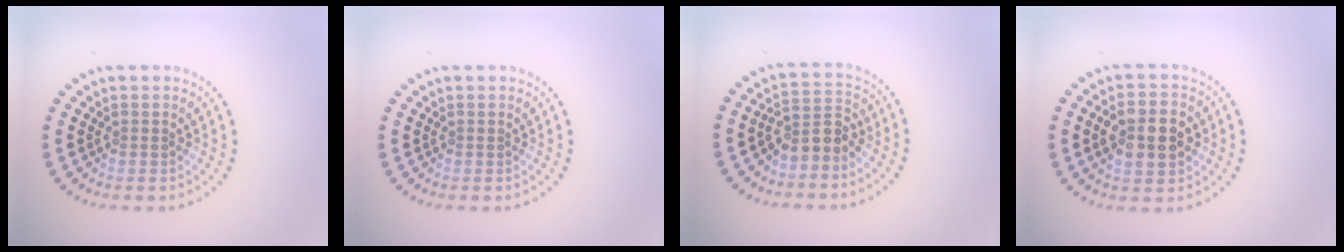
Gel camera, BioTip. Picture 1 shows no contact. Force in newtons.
{"total": 0.0}
{"total": 2.8, "press": 2.4, "slide": 1.3}
{"total": 4.9, "press": 4.8, "slide": 0.3}